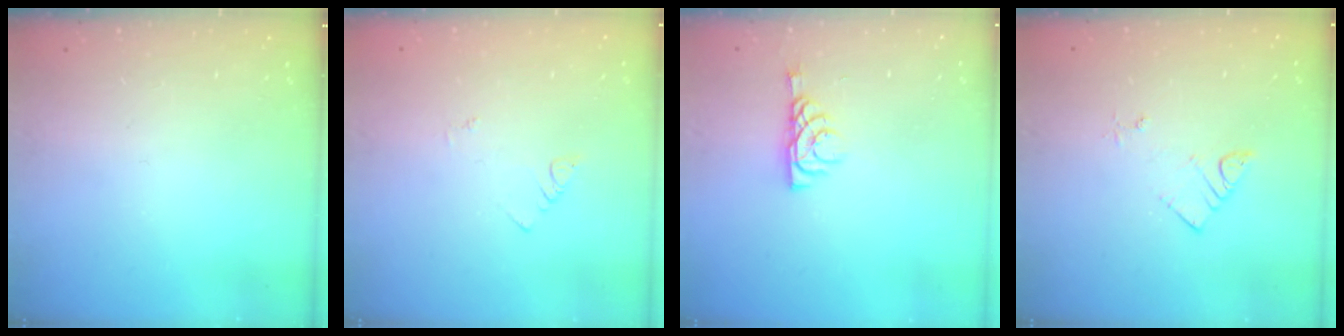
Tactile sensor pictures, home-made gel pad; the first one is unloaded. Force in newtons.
{"total": 1.1, "press": 1.1, "slide": 0.3}
{"total": 6.0, "press": 6.0, "slide": 0.7}
{"total": 4.8, "press": 4.8, "slide": 0.2}